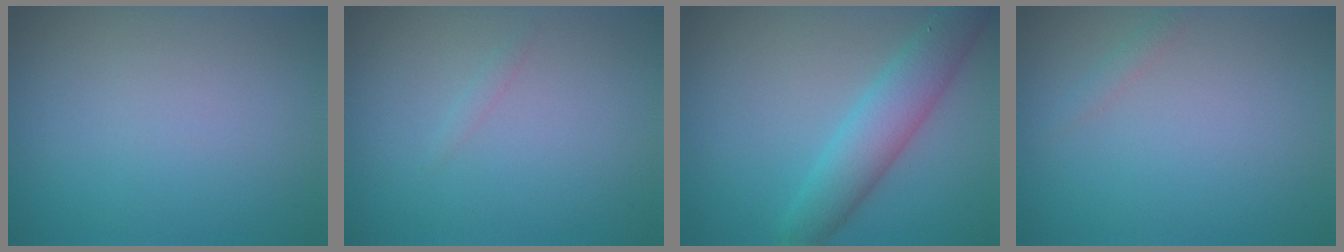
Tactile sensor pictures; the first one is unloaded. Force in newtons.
{"total": 0.5, "press": 0.5, "slide": 0.0}
{"total": 4.8, "press": 4.8, "slide": 0.2}
{"total": 0.7, "press": 0.7, "slide": 0.1}